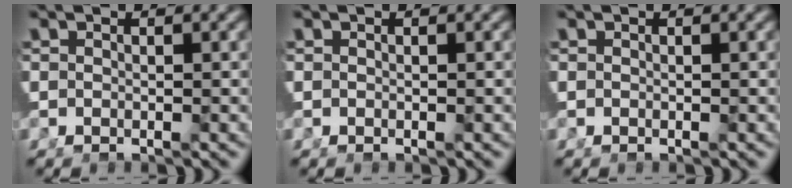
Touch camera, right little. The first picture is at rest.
{"total": 0.0}
{"total": 0.0}